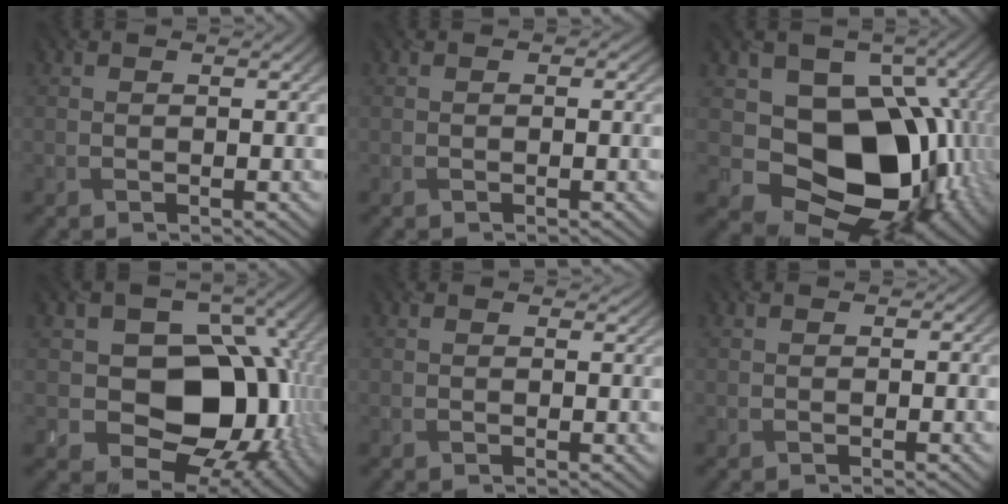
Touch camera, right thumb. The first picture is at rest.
{"total": 0.7, "force": [0.1, 0.6, 0.4], "torque": [-0.004, -0.005, 0.005]}
{"total": 15.1, "force": [-0.8, 11.8, 9.4], "torque": [-0.120, -0.034, -0.012]}
{"total": 13.8, "force": [-1.5, 10.8, 8.5], "torque": [-0.108, -0.020, -0.024]}
{"total": 0.5, "force": [0.2, 0.2, -0.5], "torque": [0.006, -0.006, 0.004]}
{"total": 1.0, "force": [-0.5, 0.8, 0.2], "torque": [0.004, -0.008, -0.002]}